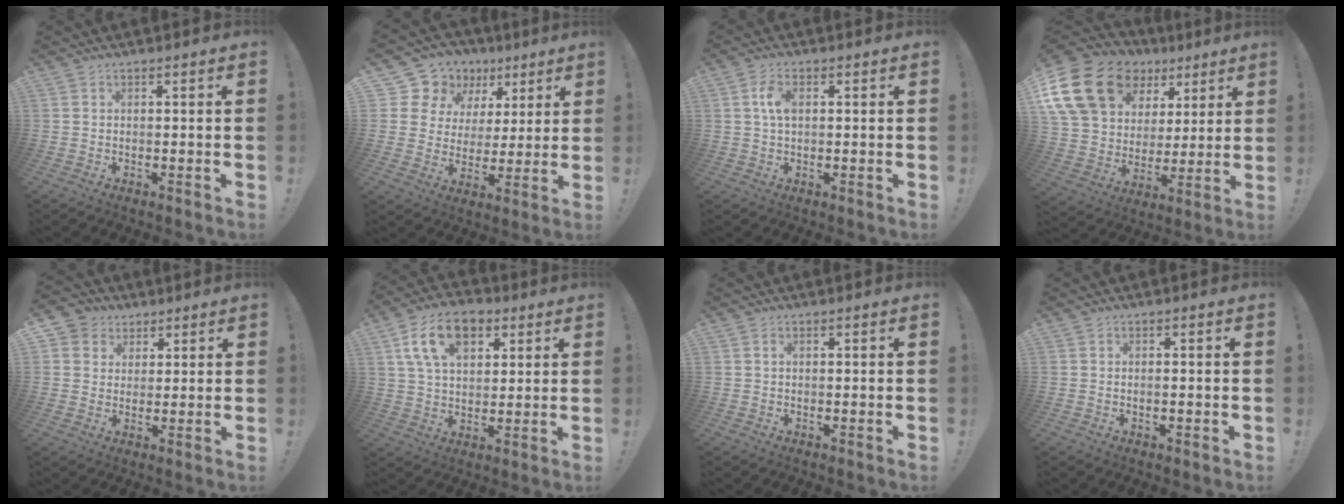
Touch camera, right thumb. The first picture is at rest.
{"total": 12.1, "force": [6.8, 9.4, 3.5], "torque": [-0.062, -0.045, 0.139]}
{"total": 5.2, "force": [1.0, 2.7, 4.3], "torque": [-0.077, 0.008, 0.015]}
{"total": 21.2, "force": [10.8, 14.6, 11.0], "torque": [-0.200, -0.049, 0.225]}
{"total": 5.8, "force": [2.3, 5.3, 1.0], "torque": [-0.015, -0.014, 0.046]}
{"total": 15.6, "force": [7.1, 9.5, 10.1], "torque": [-0.165, -0.010, 0.133]}
{"total": 0.5, "force": [0.0, 0.2, 0.5], "torque": [-0.018, 0.006, 0.002]}
{"total": 0.9, "force": [-0.5, 0.1, 0.7], "torque": [-0.011, -0.002, -0.009]}